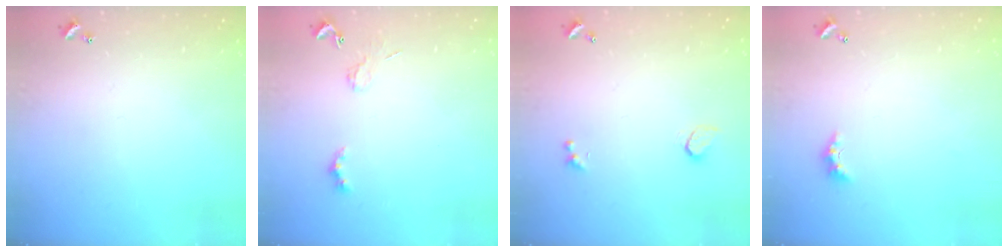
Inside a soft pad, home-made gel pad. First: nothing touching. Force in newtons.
{"total": 2.0, "press": 1.9, "slide": 0.4}
{"total": 0.9, "press": 0.8, "slide": 0.4}
{"total": 2.3, "press": 2.2, "slide": 0.7}